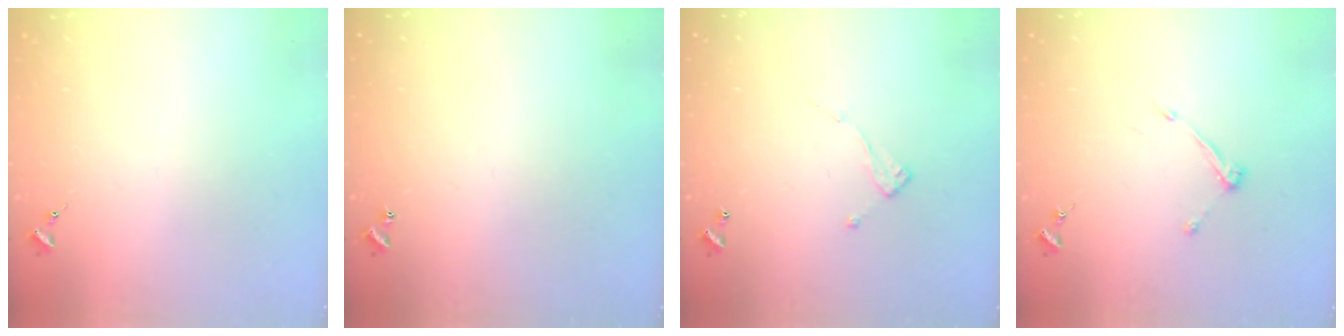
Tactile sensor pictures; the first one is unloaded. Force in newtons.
{"total": 0.9, "press": 0.9, "slide": 0.2}
{"total": 5.0, "press": 5.0, "slide": 0.4}
{"total": 6.2, "press": 6.2, "slide": 0.5}